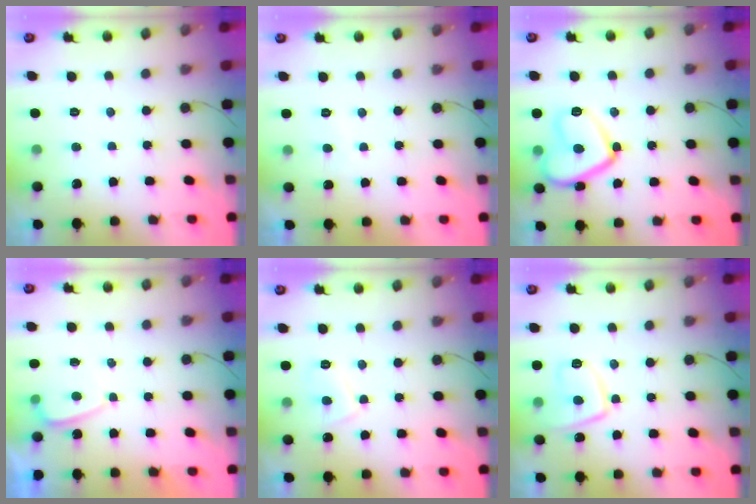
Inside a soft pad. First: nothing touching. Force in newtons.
{"total": 0.6, "press": 0.3, "slide": 0.5}
{"total": 14.2, "press": 14.1, "slide": 1.2}
{"total": 1.1, "press": 1.0, "slide": 0.5}
{"total": 5.0, "press": 4.9, "slide": 0.9}
{"total": 9.9, "press": 9.8, "slide": 1.3}